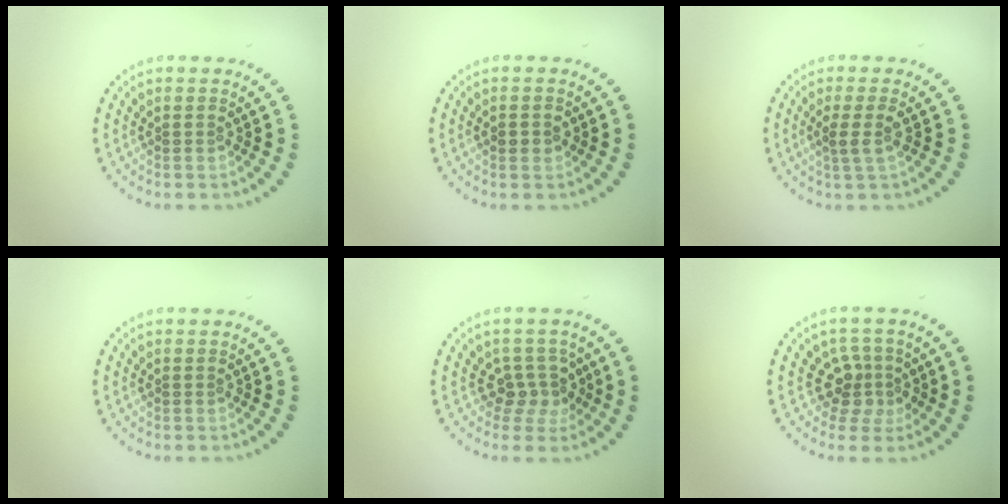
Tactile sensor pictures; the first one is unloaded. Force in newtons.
{"total": 1.6, "press": 1.6, "slide": 0.1}
{"total": 2.0, "press": 1.7, "slide": 1.1}
{"total": 0.0}
{"total": 2.6, "press": 1.9, "slide": 1.7}
{"total": 2.9, "press": 2.1, "slide": 2.0}